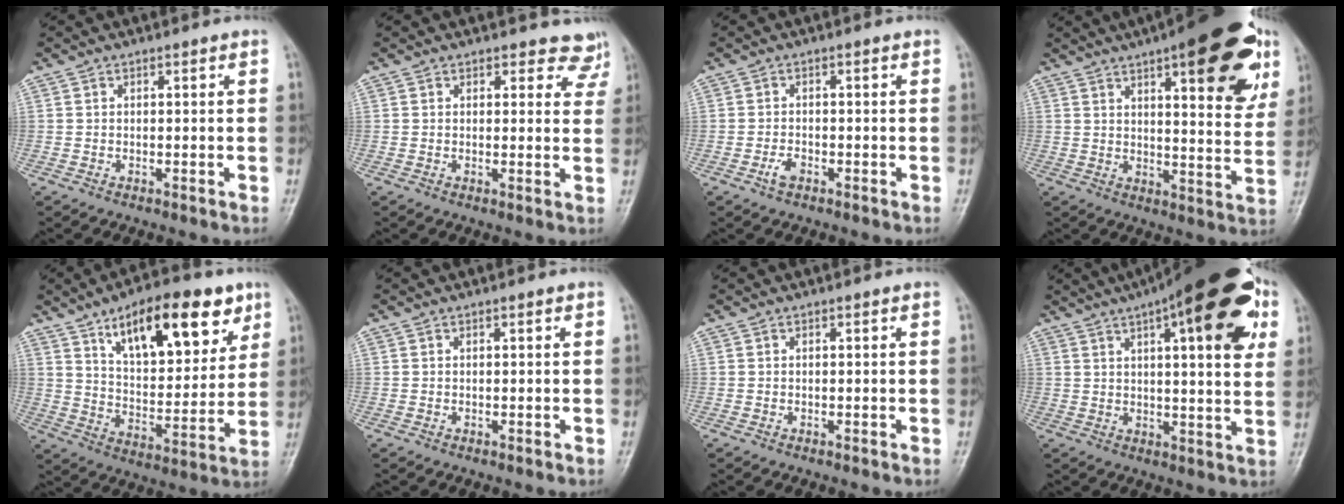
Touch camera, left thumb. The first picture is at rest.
{"total": 5.3, "force": [4.7, 2.4, 0.1], "torque": [0.043, -0.026, 0.030]}
{"total": 2.1, "force": [-1.2, 1.1, 1.3], "torque": [-0.028, 0.006, -0.023]}
{"total": 22.6, "force": [10.9, 7.2, 18.4], "torque": [-0.211, -0.024, 0.144]}
{"total": 20.2, "force": [11.0, 8.8, 14.5], "torque": [-0.170, -0.044, 0.178]}
{"total": 0.0}
{"total": 0.0}
{"total": 22.7, "force": [10.0, 6.7, 19.3], "torque": [-0.255, -0.002, 0.134]}